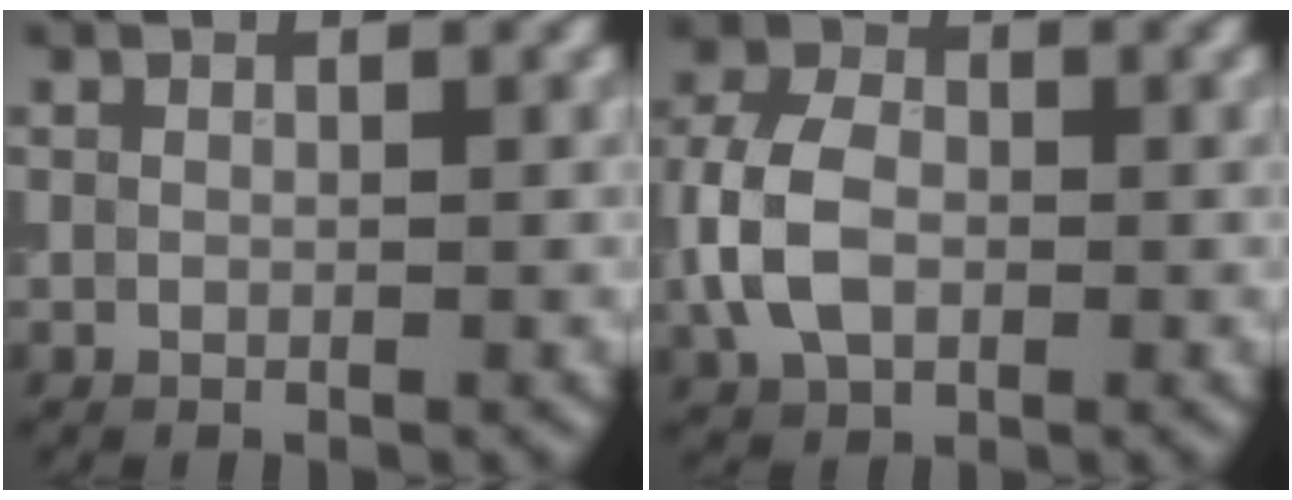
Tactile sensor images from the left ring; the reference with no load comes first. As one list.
[{"total": 5.8, "force": [-1.0, 4.1, 4.1], "torque": [-0.093, 0.006, -0.026]}]